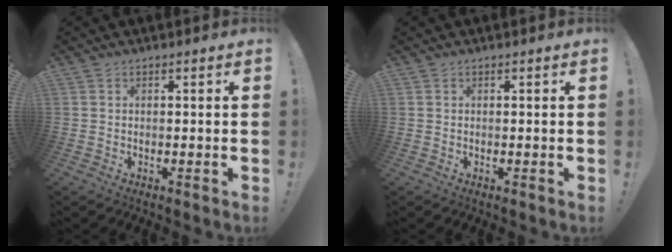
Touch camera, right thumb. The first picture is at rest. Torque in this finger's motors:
{"motor_torque": [0.00, 0.00, 0.00, 0.00, 0.00]}